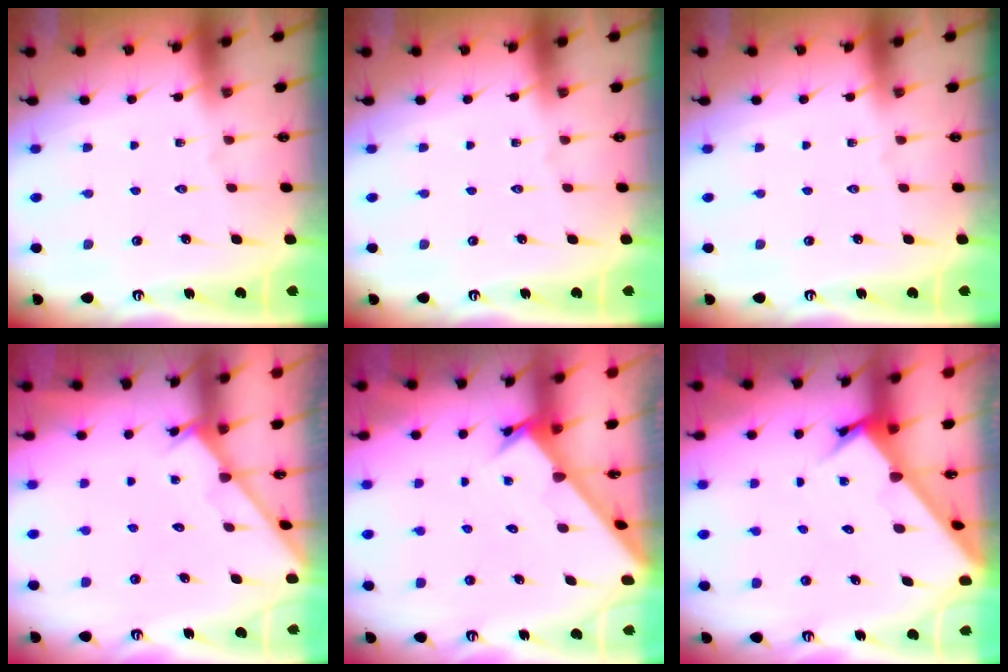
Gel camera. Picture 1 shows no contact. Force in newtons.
{"total": 0.0}
{"total": 0.0}
{"total": 2.2, "press": 2.2, "slide": 0.2}
{"total": 2.2, "press": 2.2, "slide": 0.1}
{"total": 2.8, "press": 2.8, "slide": 0.3}